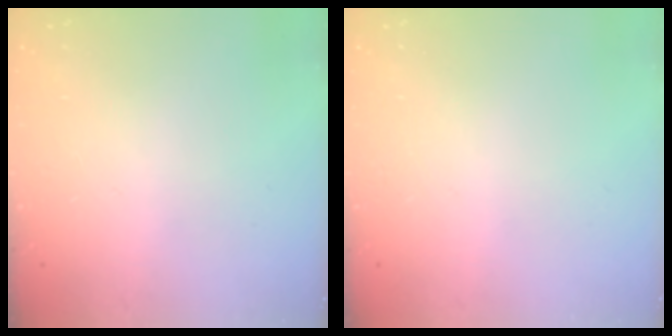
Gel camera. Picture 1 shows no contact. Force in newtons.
{"total": 0.0}